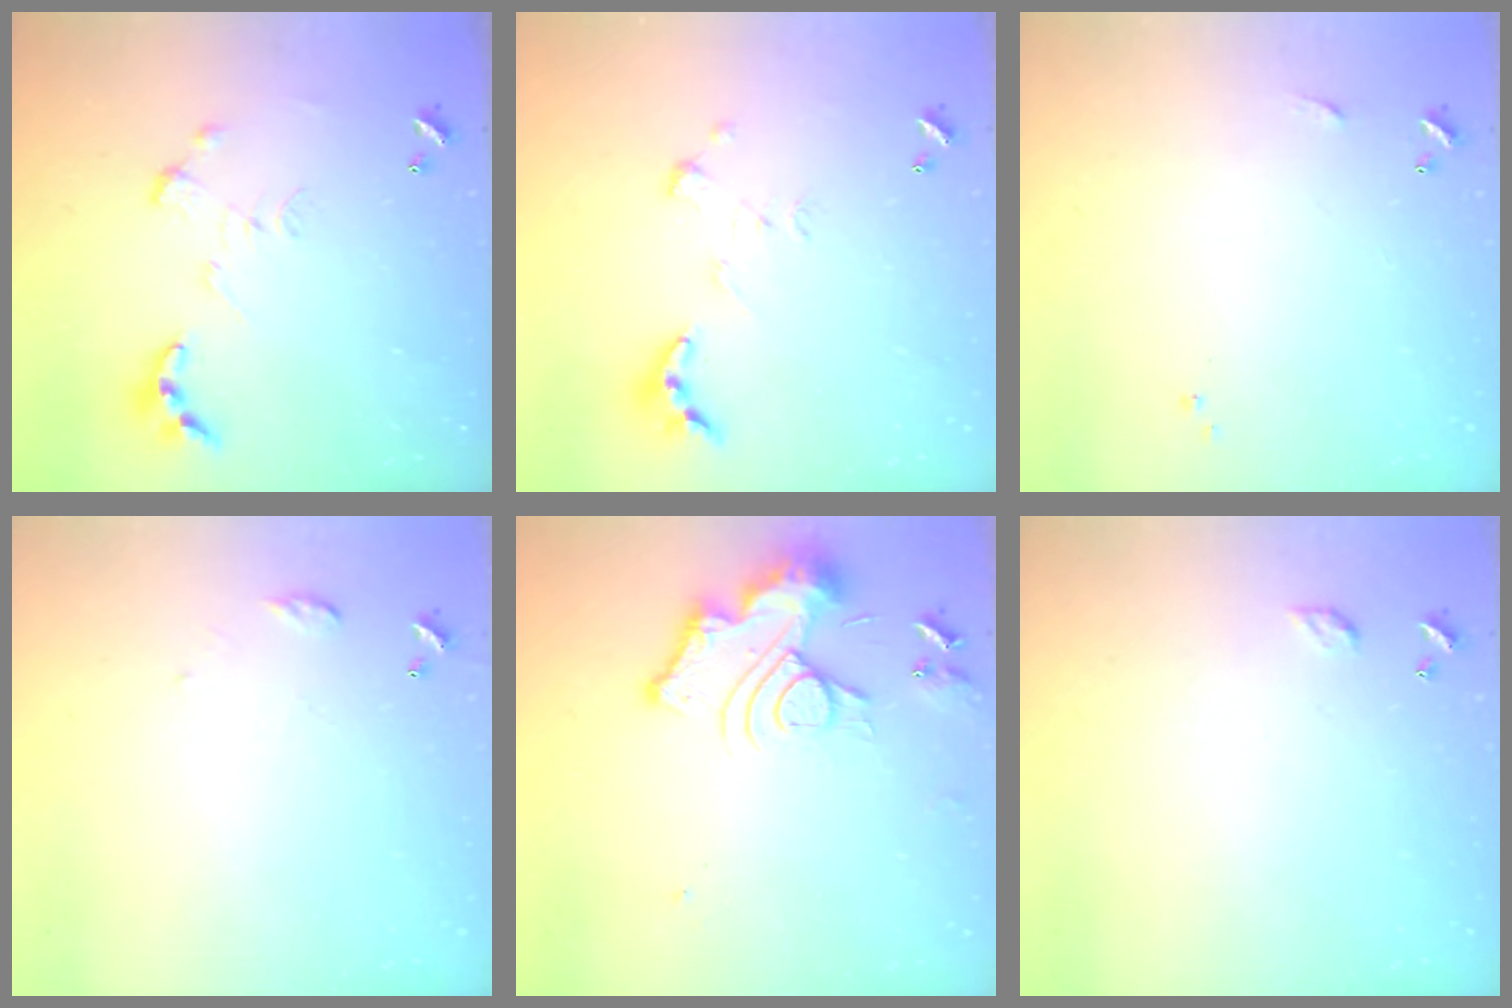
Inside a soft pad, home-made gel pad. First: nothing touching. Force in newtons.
{"total": 4.7, "press": 4.7, "slide": 0.4}
{"total": 4.2, "press": 4.2, "slide": 0.6}
{"total": 5.9, "press": 5.8, "slide": 0.7}
{"total": 13.0, "press": 12.9, "slide": 1.3}
{"total": 3.2, "press": 3.2, "slide": 0.4}